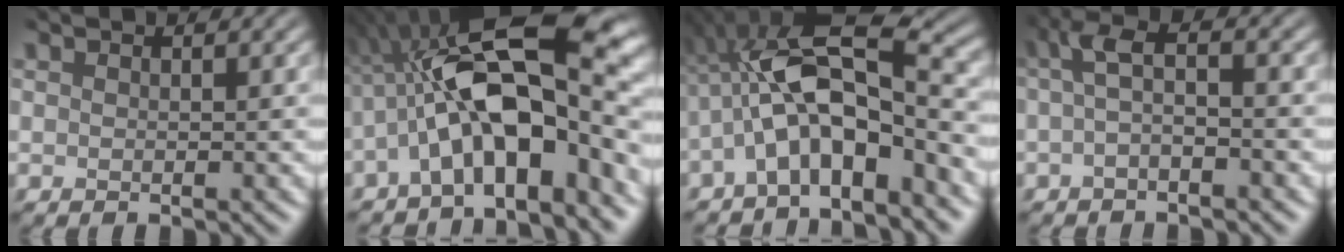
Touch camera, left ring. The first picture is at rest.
{"total": 12.9, "force": [-3.1, 5.0, 11.5], "torque": [-0.189, 0.019, -0.055]}
{"total": 8.5, "force": [-3.5, 2.9, 7.1], "torque": [-0.140, 0.016, -0.060]}
{"total": 2.2, "force": [-1.0, 0.5, 1.9], "torque": [-0.053, 0.001, -0.010]}